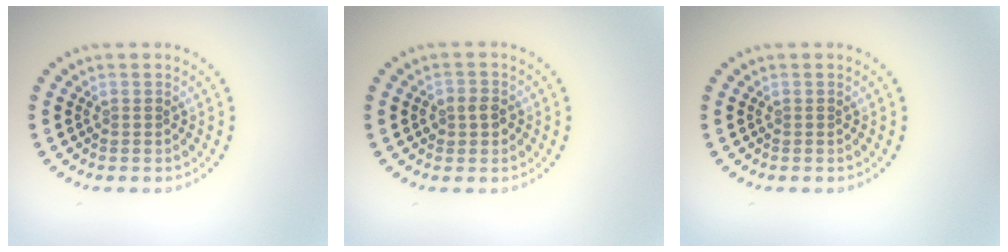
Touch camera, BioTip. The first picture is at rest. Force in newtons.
{"total": 1.8, "press": 1.7, "slide": 0.4}
{"total": 0.0}